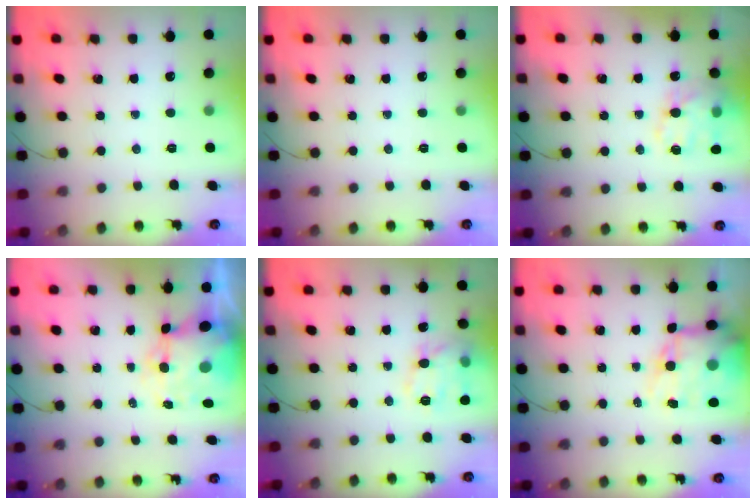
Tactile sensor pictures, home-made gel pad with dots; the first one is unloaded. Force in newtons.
{"total": 0.0}
{"total": 17.1, "press": 16.8, "slide": 2.9}
{"total": 10.3, "press": 10.0, "slide": 2.6}
{"total": 11.4, "press": 11.4, "slide": 0.3}
{"total": 15.5, "press": 15.1, "slide": 3.8}